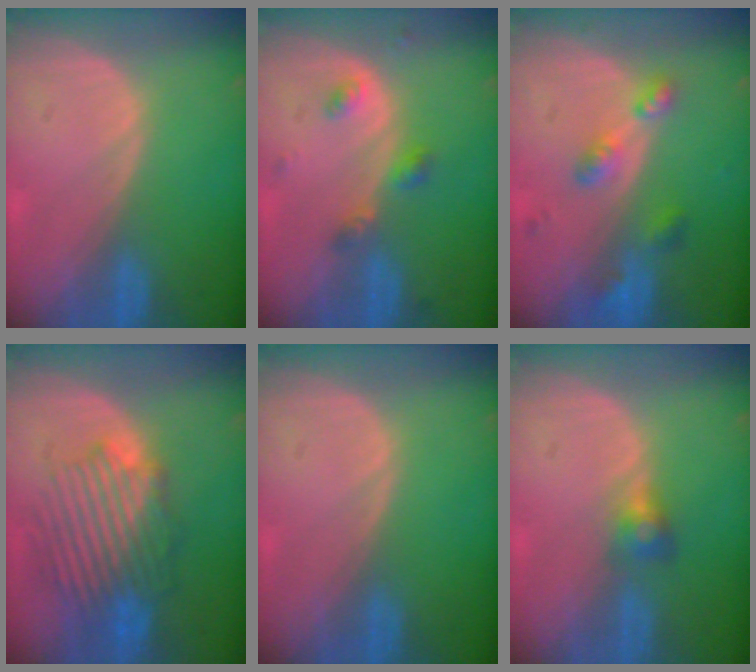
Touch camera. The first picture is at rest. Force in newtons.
{"total": 3.5, "press": 3.5, "slide": 0.5}
{"total": 5.3, "press": 4.8, "slide": 2.2}
{"total": 9.1, "press": 9.0, "slide": 1.7}
{"total": 0.0}
{"total": 2.6, "press": 2.5, "slide": 0.7}